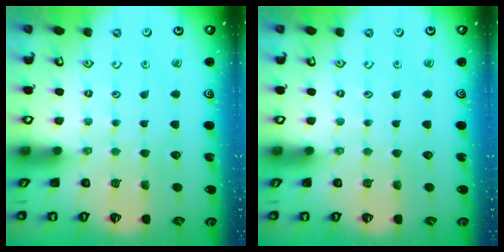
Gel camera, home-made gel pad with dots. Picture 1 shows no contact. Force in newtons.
{"total": 0.0}